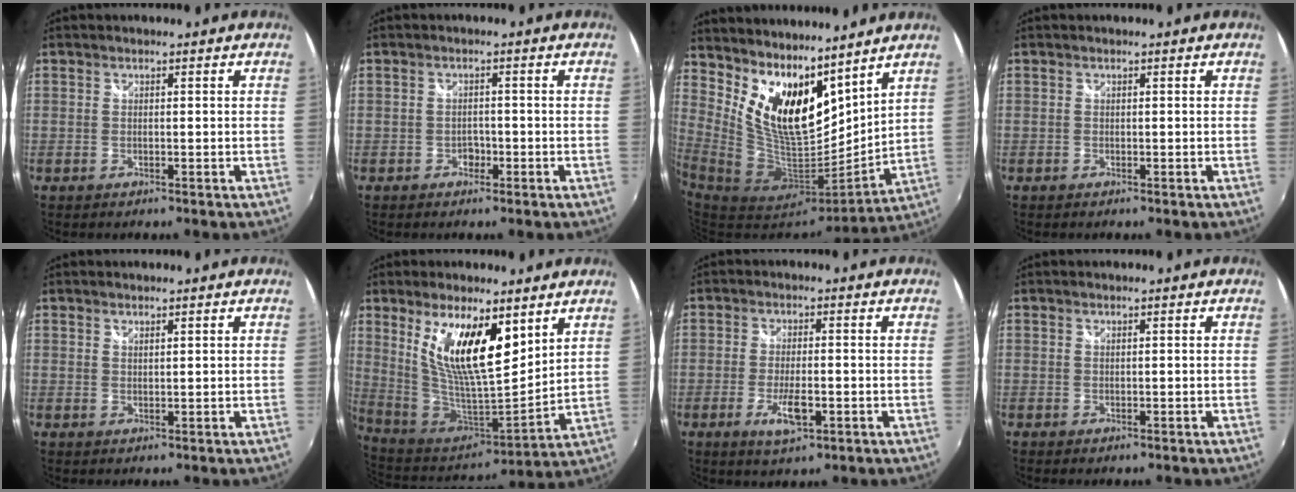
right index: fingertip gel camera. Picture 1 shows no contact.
{"total": 1.9, "force": [-1.0, 1.5, 0.5], "torque": [-0.009, 0.001, -0.015]}
{"total": 13.2, "force": [9.2, 5.2, 7.9], "torque": [-0.138, -0.016, 0.177]}
{"total": 0.0}
{"total": 0.9, "force": [0.8, 0.2, 0.3], "torque": [-0.003, 0.000, 0.014]}
{"total": 18.0, "force": [7.9, 6.2, 15.0], "torque": [-0.281, -0.008, 0.158]}
{"total": 5.9, "force": [-2.4, 1.8, 5.1], "torque": [-0.106, -0.011, -0.042]}
{"total": 0.0}